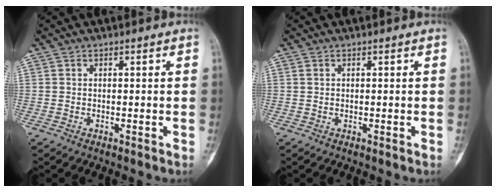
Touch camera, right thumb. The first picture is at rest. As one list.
[{"total": 0.6, "force": [0.2, 0.5, 0.3], "torque": [-0.001, 0.001, 0.002]}]